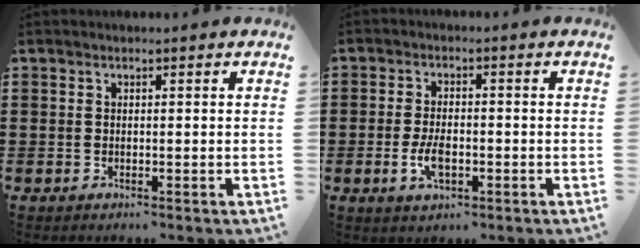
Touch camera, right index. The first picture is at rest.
{"total": 4.3, "force": [-1.3, 2.0, 3.6], "torque": [-0.083, -0.004, -0.028]}